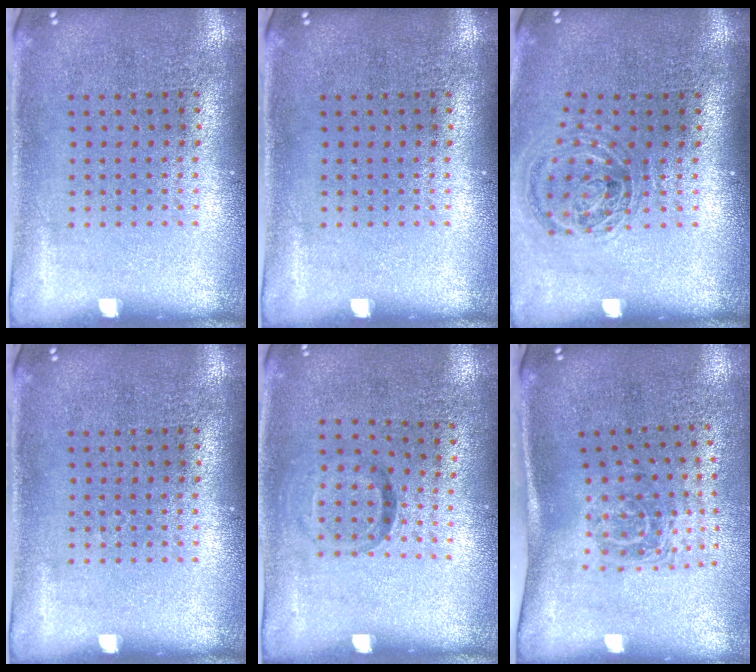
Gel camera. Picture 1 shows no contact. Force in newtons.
{"total": 0.0}
{"total": 1.2, "press": 1.1, "slide": 0.4}
{"total": 0.0}
{"total": 0.9, "press": 0.6, "slide": 0.8}
{"total": 1.7, "press": 1.2, "slide": 1.2}